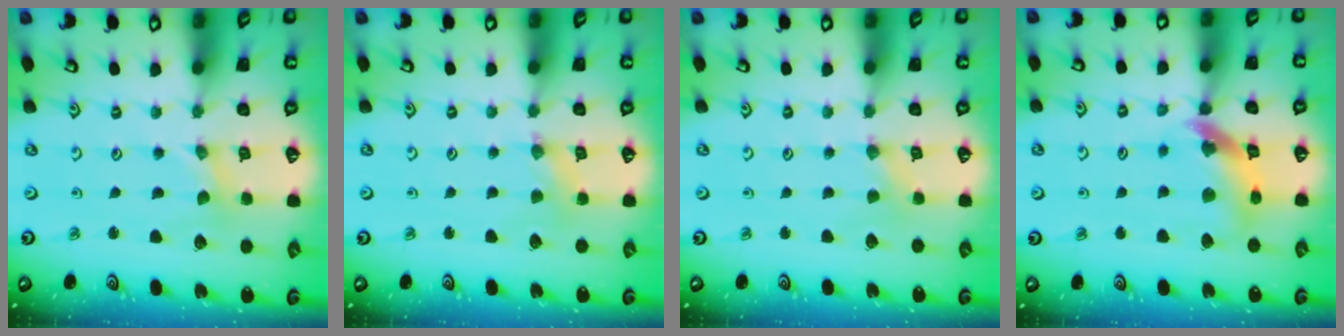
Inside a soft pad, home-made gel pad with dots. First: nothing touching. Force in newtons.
{"total": 2.6, "press": 2.5, "slide": 0.4}
{"total": 1.5, "press": 1.5, "slide": 0.3}
{"total": 12.5, "press": 12.5, "slide": 1.4}